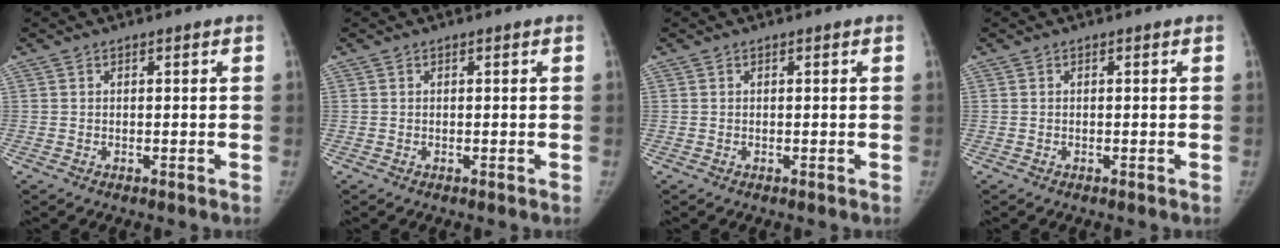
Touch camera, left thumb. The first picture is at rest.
{"total": 0.0}
{"total": 0.0}
{"total": 0.0}